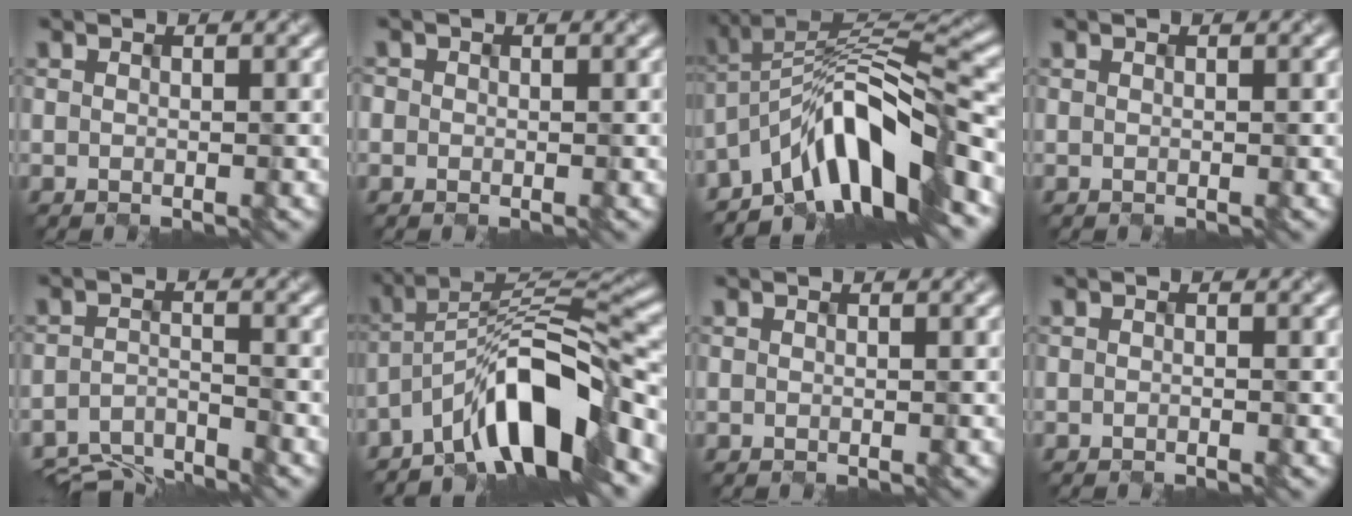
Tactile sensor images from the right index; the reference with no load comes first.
{"total": 0.6, "force": [-0.2, 0.6, -0.1], "torque": [0.001, -0.001, 0.003]}
{"total": 9.2, "force": [-5.7, 2.3, 6.8], "torque": [-0.098, 0.020, -0.108]}
{"total": 0.0}
{"total": 5.2, "force": [-5.1, 0.6, 0.8], "torque": [-0.022, -0.014, -0.089]}
{"total": 9.3, "force": [-6.0, 2.2, 6.8], "torque": [-0.105, 0.019, -0.111]}
{"total": 0.0}
{"total": 0.5, "force": [-0.5, -0.2, -0.1], "torque": [-0.002, 0.003, -0.009]}